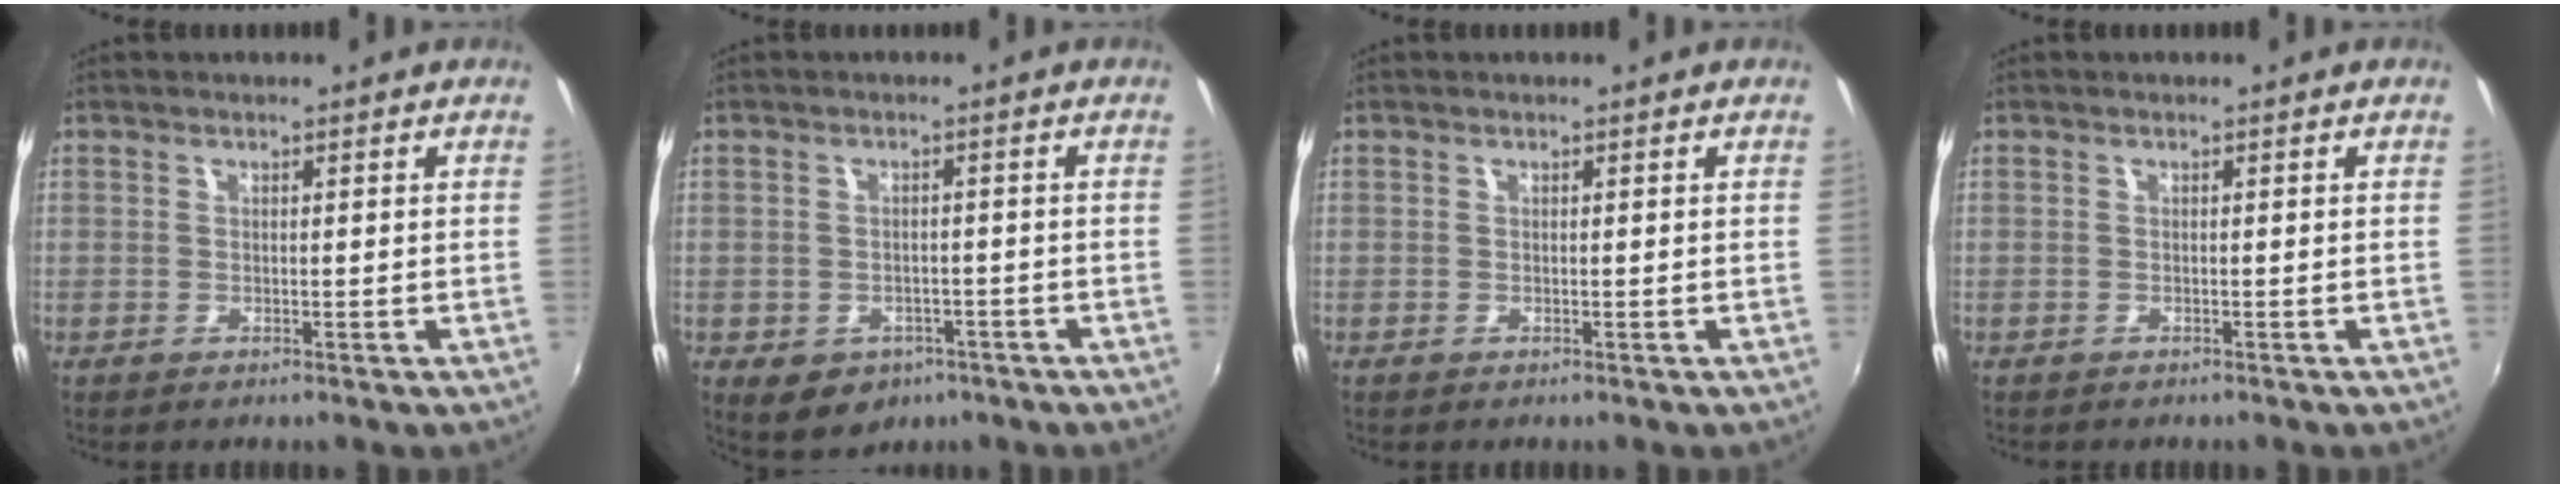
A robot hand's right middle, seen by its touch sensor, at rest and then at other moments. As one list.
[{"total": 6.9, "force": [-3.5, 5.2, 2.8], "torque": [-0.065, -0.012, -0.038]}, {"total": 0.0}, {"total": 0.5, "force": [-0.5, 0.2, 0.1], "torque": [-0.002, -0.003, -0.008]}]